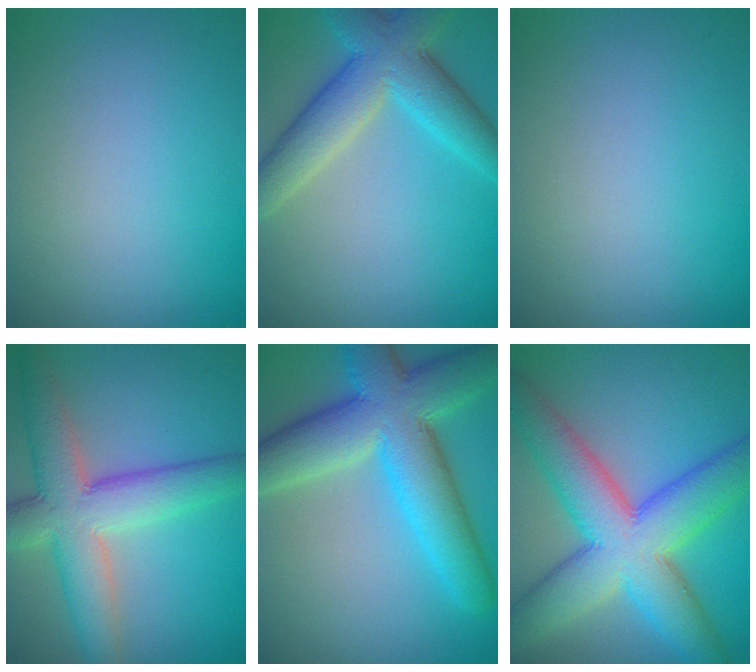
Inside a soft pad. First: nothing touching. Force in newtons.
{"total": 6.8, "press": 6.8, "slide": 0.3}
{"total": 0.0}
{"total": 7.9, "press": 7.8, "slide": 0.4}
{"total": 10.1, "press": 10.0, "slide": 0.6}
{"total": 11.2, "press": 11.2, "slide": 0.2}